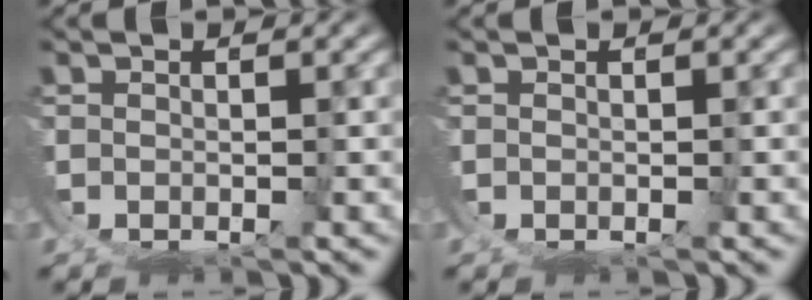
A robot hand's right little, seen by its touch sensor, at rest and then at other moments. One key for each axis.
{"total": 0.0}